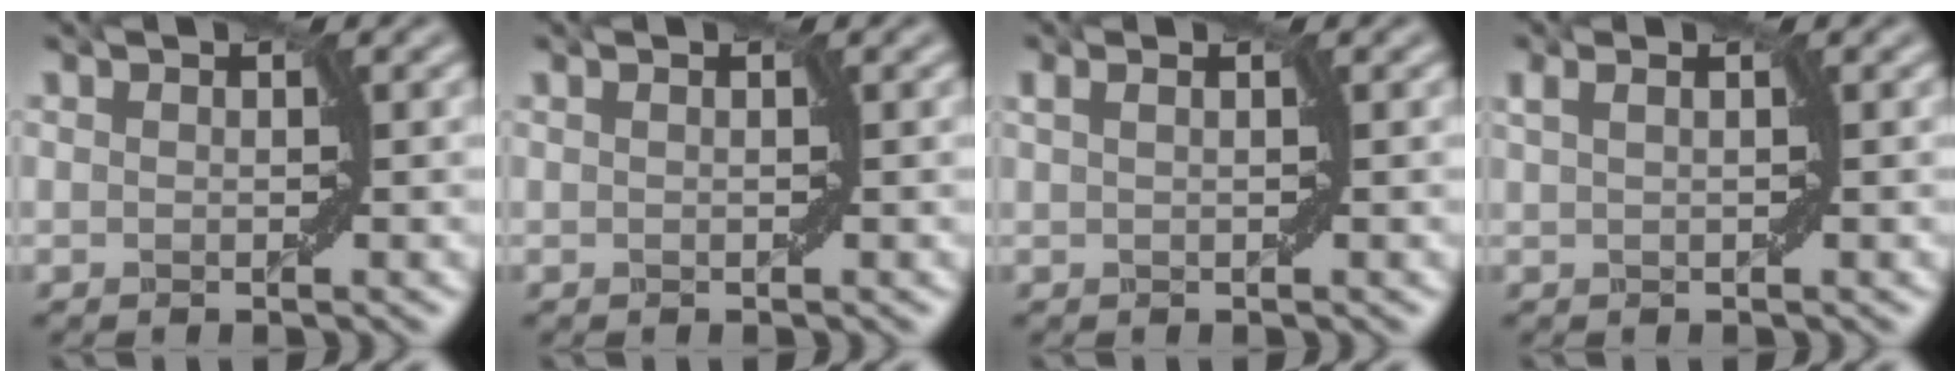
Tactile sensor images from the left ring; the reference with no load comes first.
{"total": 0.0}
{"total": 1.3, "force": [0.7, 0.3, 1.1], "torque": [-0.018, -0.001, 0.006]}
{"total": 1.9, "force": [1.0, 0.6, 1.6], "torque": [-0.022, 0.003, 0.006]}